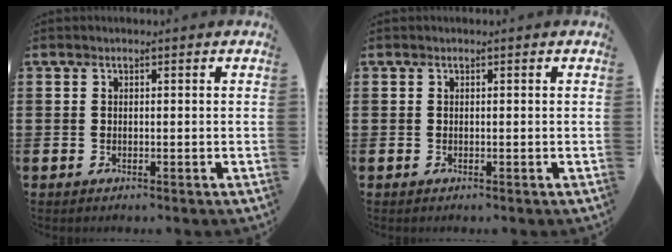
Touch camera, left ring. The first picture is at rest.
{"total": 0.0}